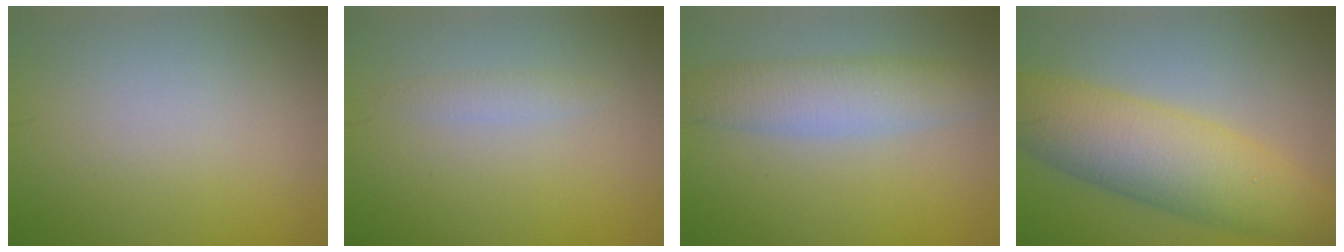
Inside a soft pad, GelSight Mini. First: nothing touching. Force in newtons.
{"total": 1.1, "press": 1.1, "slide": 0.1}
{"total": 4.4, "press": 4.4, "slide": 0.1}
{"total": 8.8, "press": 8.8, "slide": 0.2}